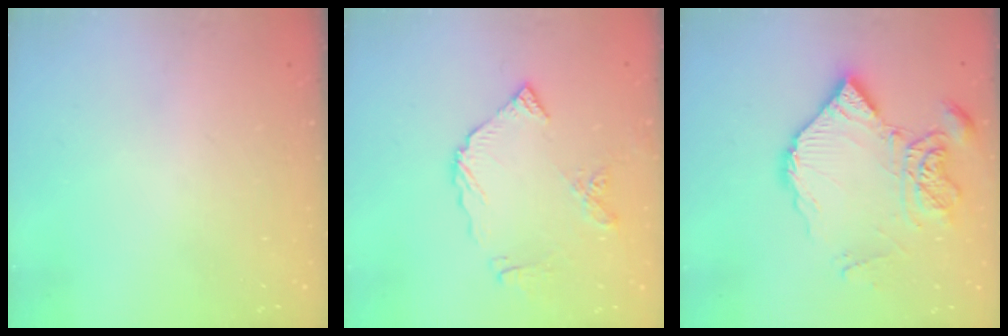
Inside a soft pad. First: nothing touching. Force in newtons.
{"total": 9.1, "press": 9.1, "slide": 0.7}
{"total": 14.3, "press": 14.2, "slide": 1.6}